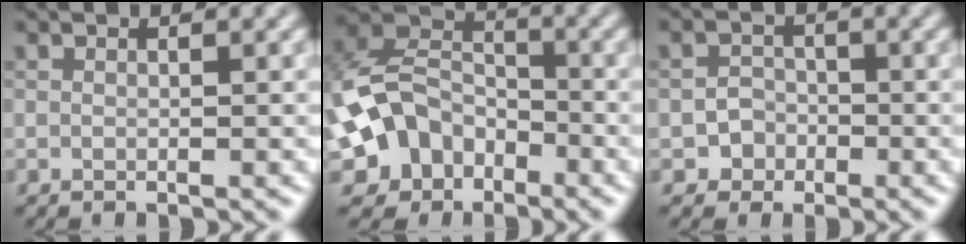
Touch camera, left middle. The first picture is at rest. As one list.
[{"total": 7.1, "force": [-2.8, 5.7, 3.2], "torque": [-0.055, 0.001, -0.064]}, {"total": 2.1, "force": [-1.0, 1.8, 0.3], "torque": [0.005, 0.009, -0.021]}]